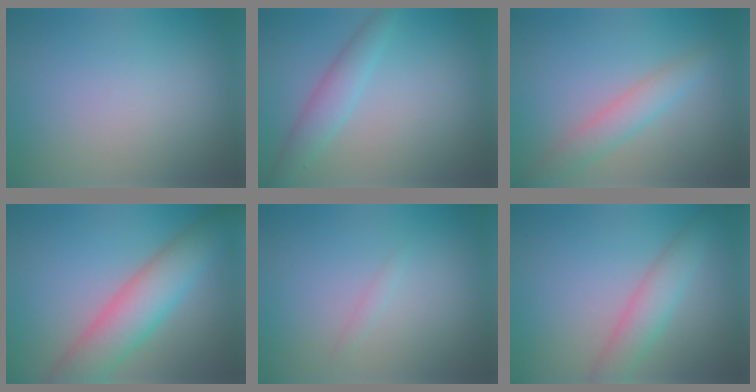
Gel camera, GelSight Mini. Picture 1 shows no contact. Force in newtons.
{"total": 2.8, "press": 2.8, "slide": 0.1}
{"total": 3.1, "press": 3.1, "slide": 0.2}
{"total": 7.6, "press": 7.6, "slide": 0.3}
{"total": 0.7, "press": 0.7, "slide": 0.0}
{"total": 3.7, "press": 3.7, "slide": 0.3}